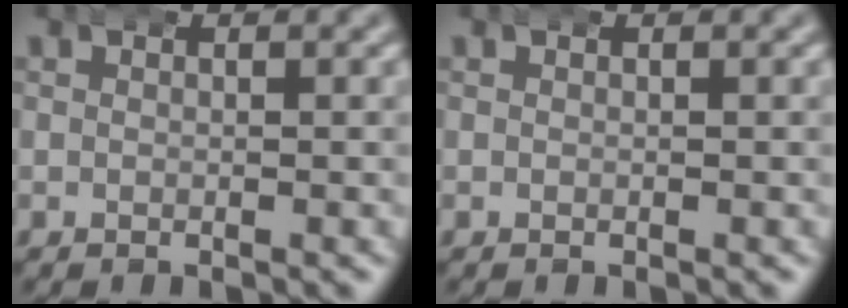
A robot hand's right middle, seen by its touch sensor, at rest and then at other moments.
{"total": 0.0}